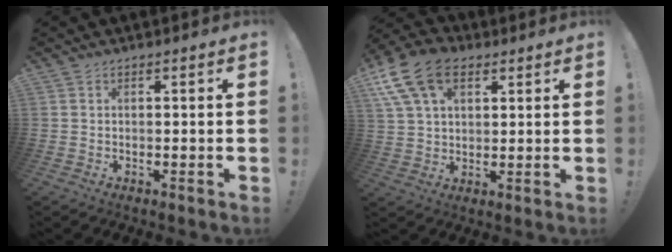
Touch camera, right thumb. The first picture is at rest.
{"total": 14.9, "force": [7.1, 9.4, 9.0], "torque": [-0.163, -0.028, 0.134]}